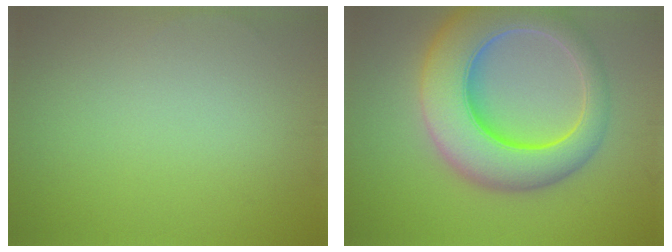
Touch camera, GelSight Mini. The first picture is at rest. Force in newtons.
{"total": 11.4, "press": 11.4, "slide": 0.4}